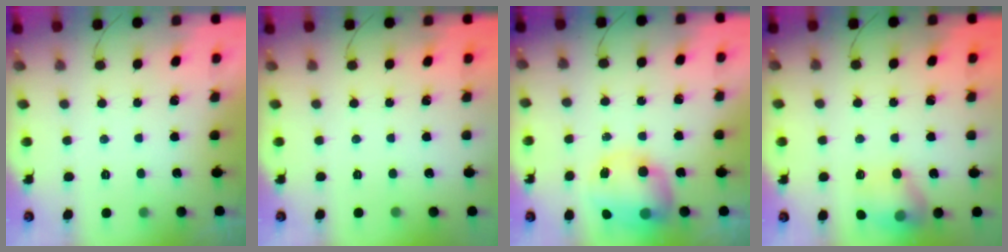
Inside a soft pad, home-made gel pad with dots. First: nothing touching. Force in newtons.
{"total": 0.0}
{"total": 11.3, "press": 11.0, "slide": 2.8}
{"total": 14.2, "press": 14.2, "slide": 1.2}